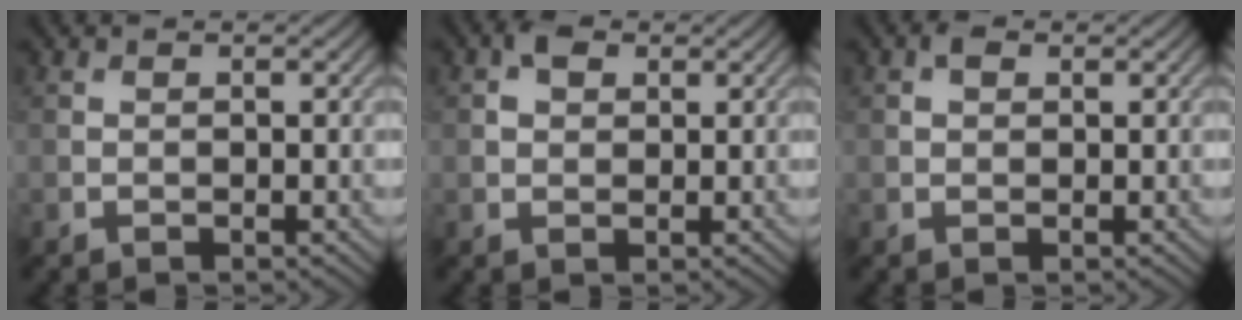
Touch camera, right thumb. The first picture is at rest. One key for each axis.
{"total": 2.3, "fx": 1.0, "fy": 1.7, "fz": 1.3, "tx": -0.027, "ty": 0.004, "tz": 0.015}
{"total": 1.3, "fx": 0.6, "fy": 0.9, "fz": 0.7, "tx": -0.014, "ty": 0.003, "tz": 0.008}